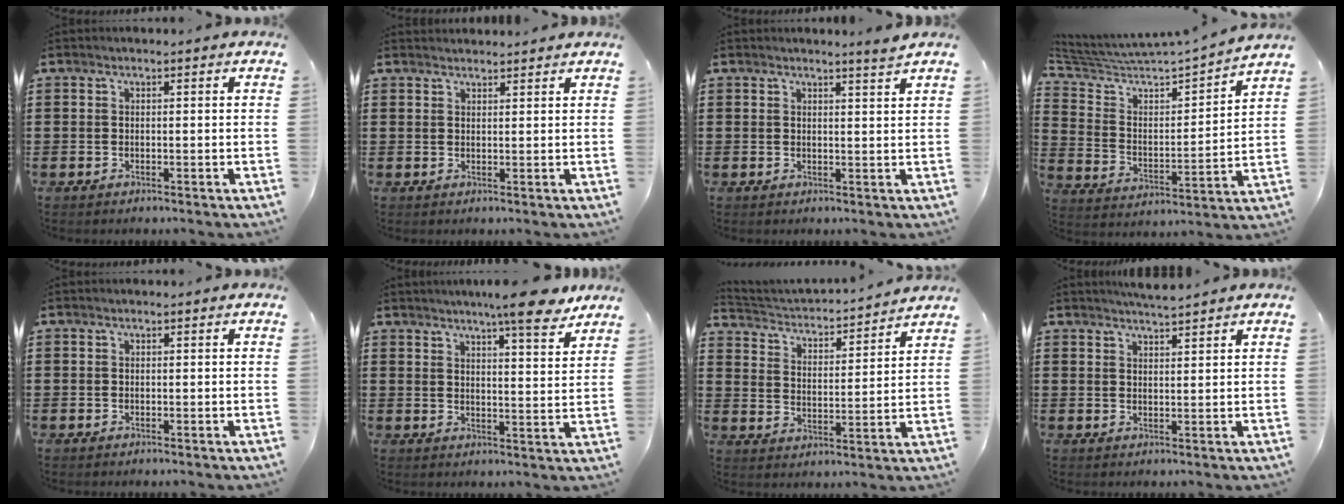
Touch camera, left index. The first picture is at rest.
{"total": 1.5, "force": [1.5, 0.0, 0.1], "torque": [-0.004, 0.001, 0.029]}
{"total": 2.2, "force": [2.0, -0.5, 0.7], "torque": [-0.011, -0.006, 0.037]}
{"total": 4.4, "force": [4.1, 0.8, 1.4], "torque": [-0.056, -0.042, 0.061]}
{"total": 0.0}
{"total": 8.4, "force": [7.0, 0.2, 4.6], "torque": [-0.075, -0.030, 0.118]}
{"total": 2.6, "force": [2.6, 0.1, 0.3], "torque": [-0.027, -0.031, 0.034]}
{"total": 3.1, "force": [3.0, -0.2, 0.8], "torque": [-0.022, -0.006, 0.056]}